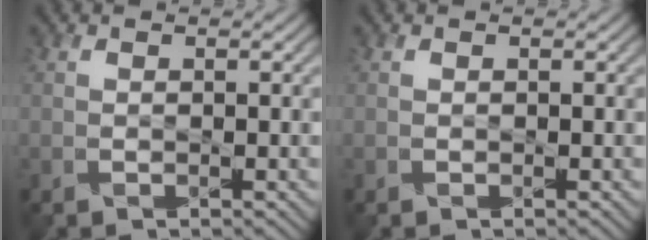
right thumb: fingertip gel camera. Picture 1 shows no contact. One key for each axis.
{"total": 0.0}